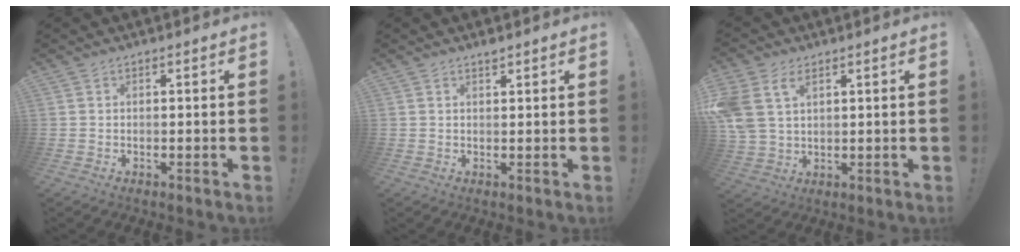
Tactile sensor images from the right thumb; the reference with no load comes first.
{"total": 1.3, "force": [1.2, 0.1, 0.3], "torque": [0.001, -0.006, 0.021]}
{"total": 9.0, "force": [4.3, 5.8, 5.4], "torque": [-0.126, -0.008, 0.085]}